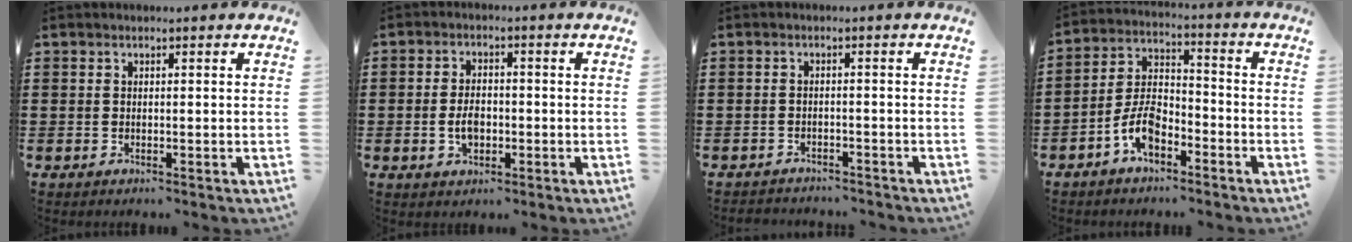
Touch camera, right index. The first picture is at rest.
{"total": 3.8, "force": [-0.7, 2.4, 2.9], "torque": [-0.062, 0.003, -0.015]}
{"total": 1.7, "force": [-1.6, 0.2, -0.1], "torque": [-0.005, 0.001, -0.036]}
{"total": 7.2, "force": [-4.1, 3.7, 4.8], "torque": [-0.113, 0.009, -0.081]}